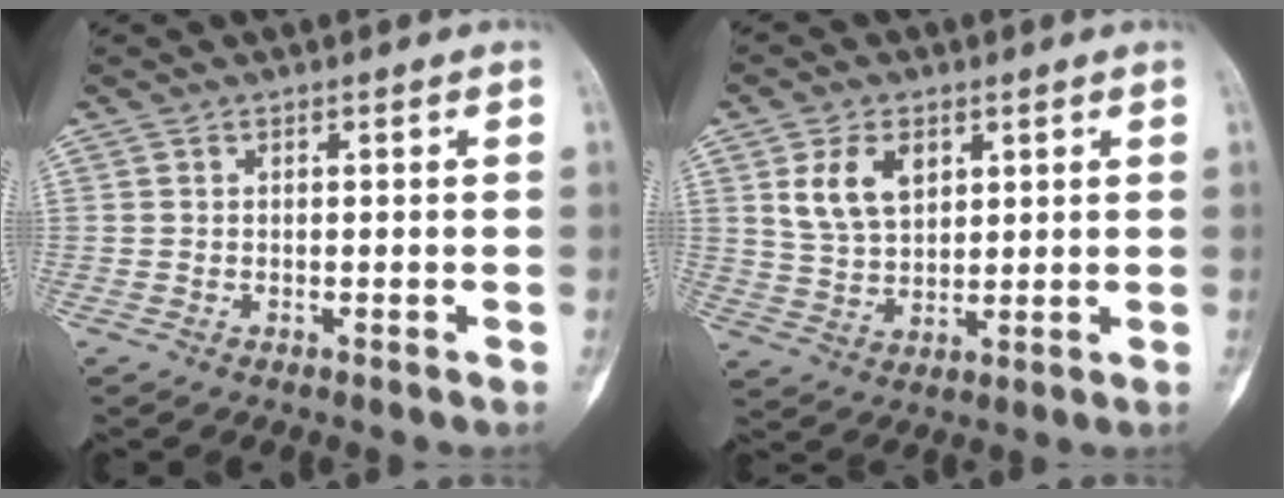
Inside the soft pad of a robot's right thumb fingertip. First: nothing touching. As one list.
[{"total": 8.5, "force": [3.3, 5.4, 5.6], "torque": [-0.089, -0.012, 0.071]}]